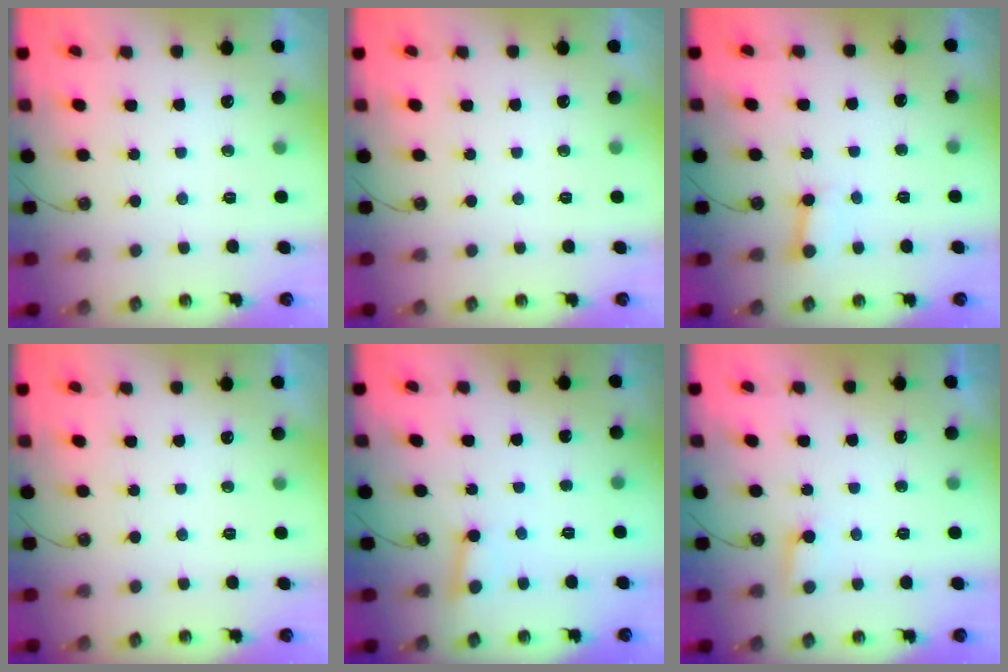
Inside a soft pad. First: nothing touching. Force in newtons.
{"total": 0.0}
{"total": 2.8, "press": 2.8, "slide": 0.5}
{"total": 0.0}
{"total": 2.6, "press": 2.5, "slide": 0.8}
{"total": 4.6, "press": 4.6, "slide": 0.4}